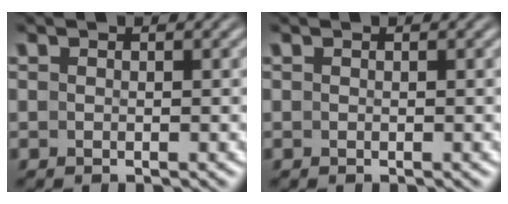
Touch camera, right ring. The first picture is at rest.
{"total": 0.0}